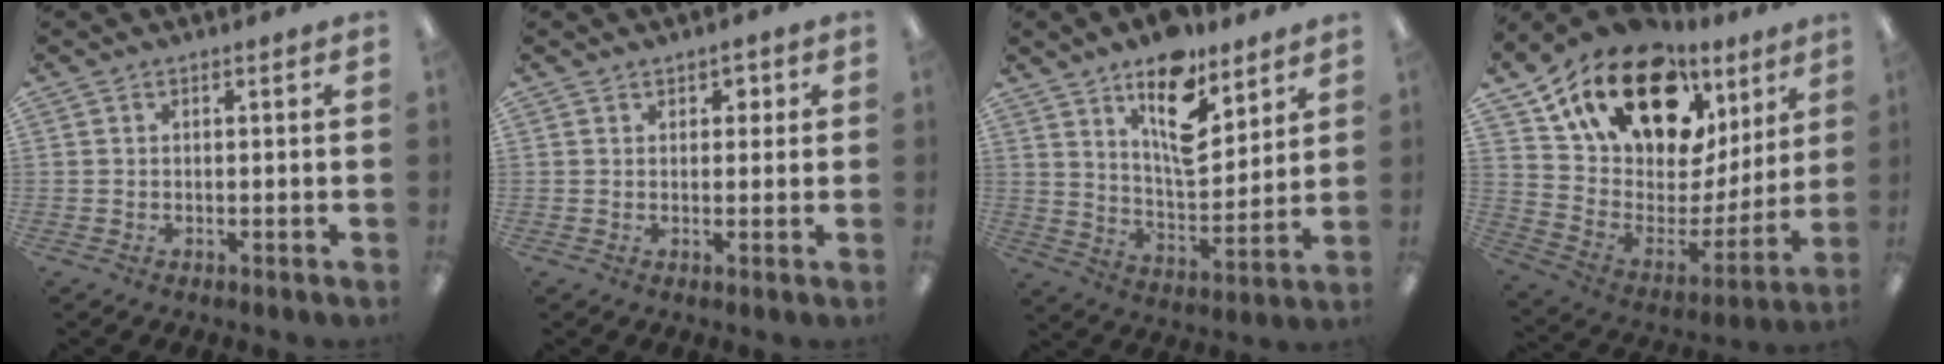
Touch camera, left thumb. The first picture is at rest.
{"total": 1.9, "force": [1.1, 1.4, 0.8], "torque": [-0.009, 0.001, 0.018]}
{"total": 15.3, "force": [10.2, 6.4, 9.4], "torque": [-0.135, -0.061, 0.171]}
{"total": 19.5, "force": [14.1, 9.5, 9.5], "torque": [-0.167, -0.098, 0.250]}